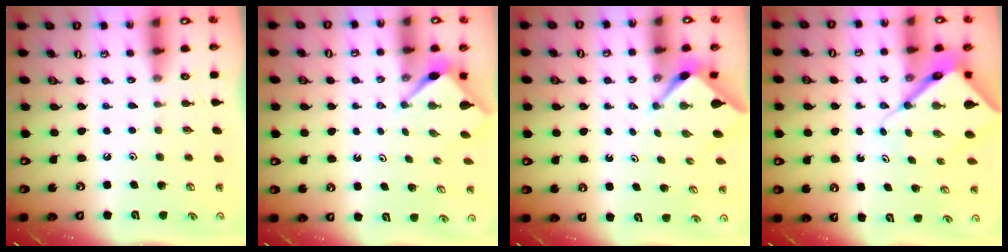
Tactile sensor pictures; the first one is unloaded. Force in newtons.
{"total": 3.0, "press": 3.0, "slide": 0.3}
{"total": 2.6, "press": 2.5, "slide": 0.4}
{"total": 8.8, "press": 8.7, "slide": 0.9}